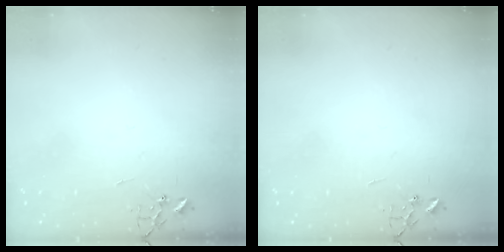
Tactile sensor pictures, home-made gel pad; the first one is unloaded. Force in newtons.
{"total": 0.0}